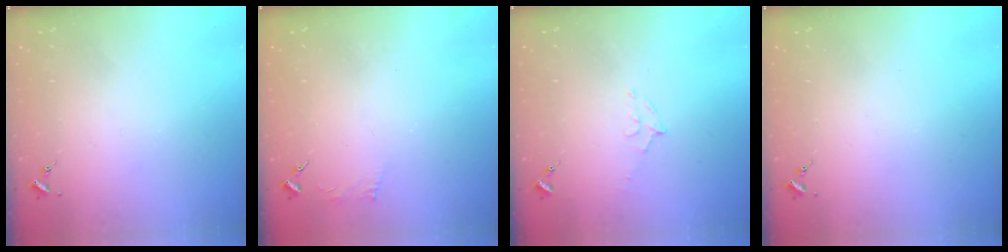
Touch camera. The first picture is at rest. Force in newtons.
{"total": 2.4, "press": 2.4, "slide": 0.3}
{"total": 6.2, "press": 6.1, "slide": 1.1}
{"total": 0.0}